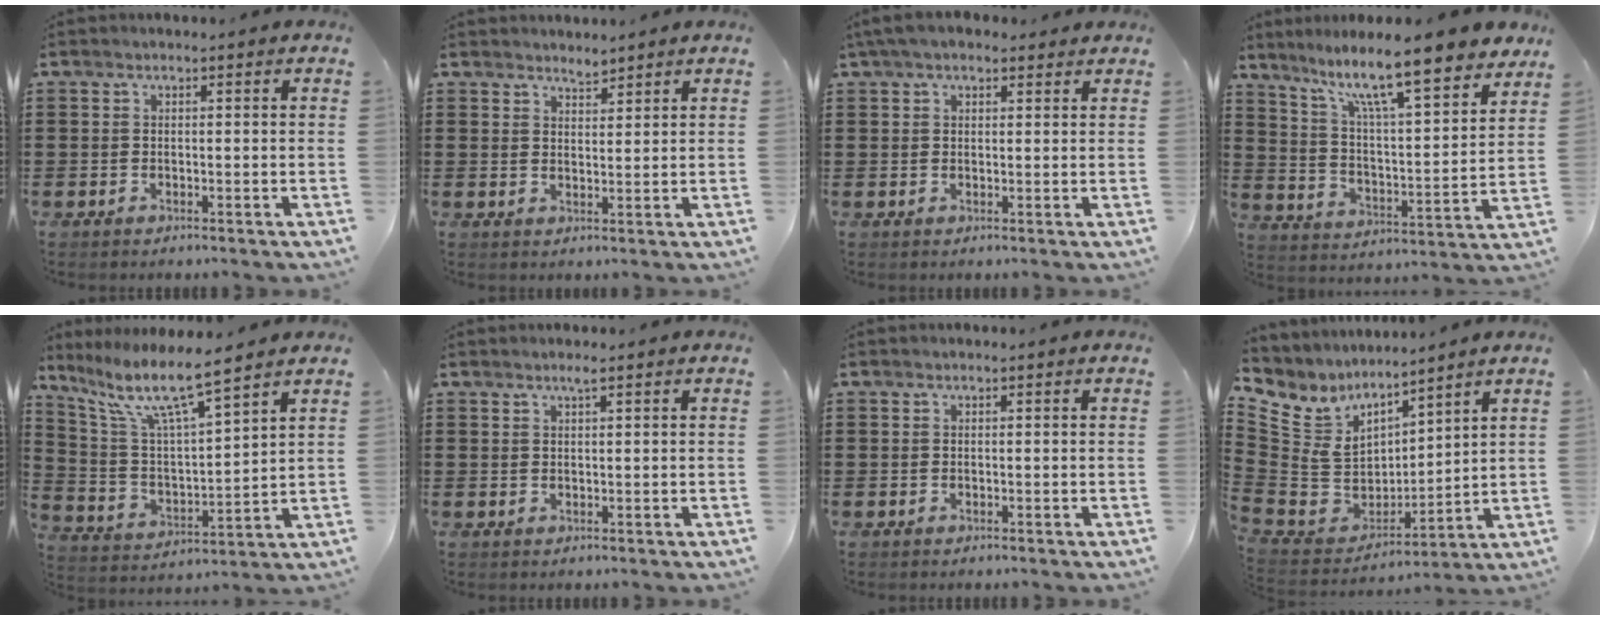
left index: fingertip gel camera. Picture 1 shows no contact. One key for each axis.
{"total": 2.1, "fx": 2.0, "fy": 0.3, "fz": 0.1, "tx": -0.007, "ty": -0.003, "tz": 0.039}
{"total": 3.8, "fx": 2.9, "fy": 1.3, "fz": 2.0, "tx": -0.047, "ty": 0.001, "tz": 0.054}
{"total": 11.0, "fx": 8.9, "fy": 0.8, "fz": 6.3, "tx": -0.138, "ty": -0.066, "tz": 0.145}
{"total": 9.3, "fx": 7.2, "fy": 1.1, "fz": 5.8, "tx": -0.142, "ty": -0.041, "tz": 0.117}
{"total": 1.2, "fx": 0.8, "fy": 0.1, "fz": 0.9, "tx": -0.018, "ty": 0.001, "tz": 0.014}
{"total": 0.0}
{"total": 7.1, "fx": 4.3, "fy": 5.4, "fz": 1.8, "tx": -0.094, "ty": -0.046, "tz": 0.078}